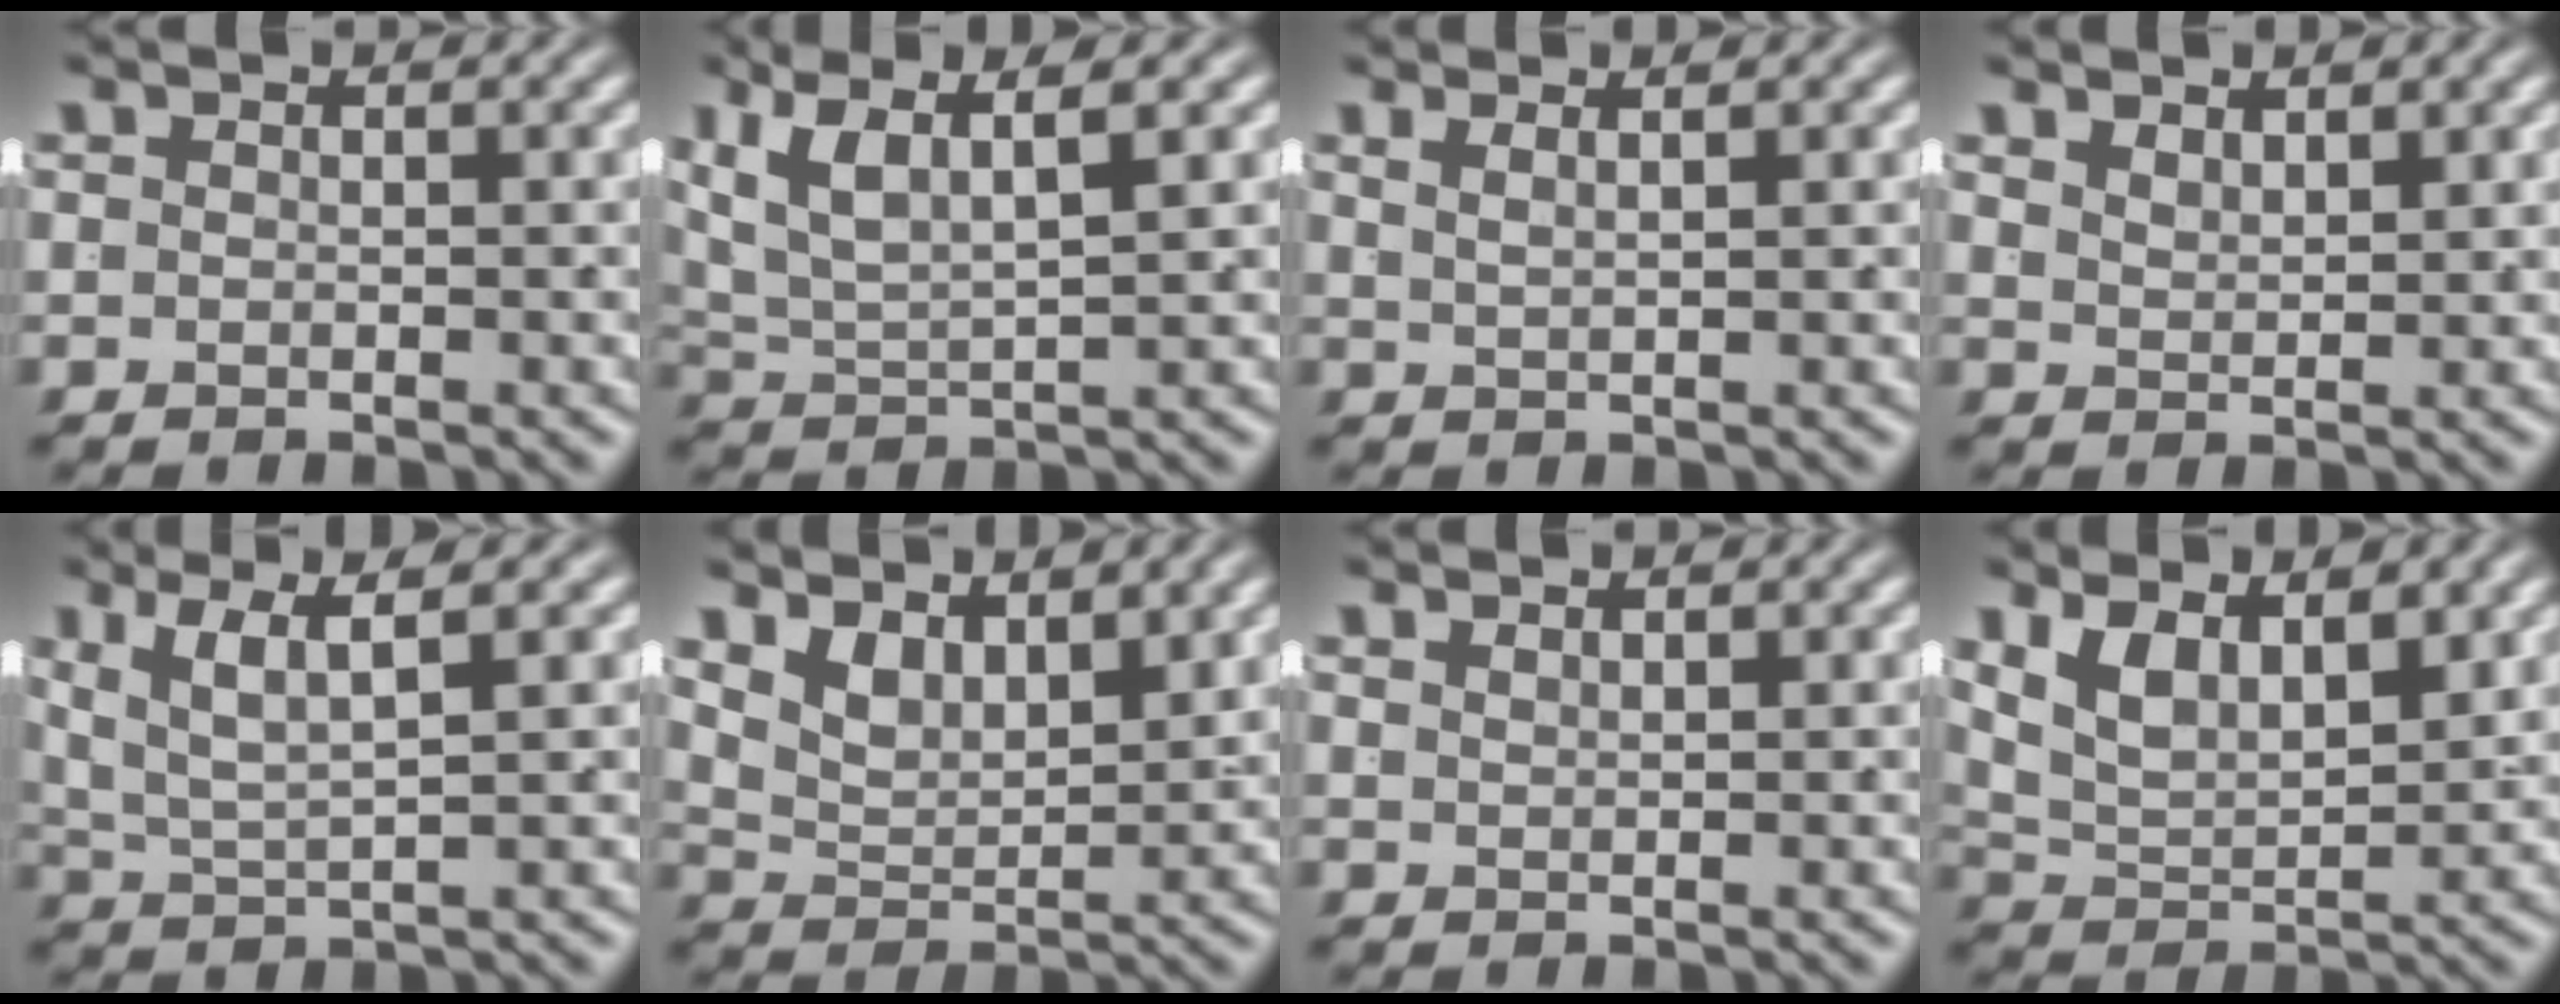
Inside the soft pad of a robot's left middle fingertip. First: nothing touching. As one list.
[{"total": 7.1, "force": [2.7, 4.4, 4.8], "torque": [-0.106, -0.002, 0.047]}, {"total": 1.6, "force": [1.0, -1.2, 0.4], "torque": [0.003, -0.004, 0.030]}, {"total": 2.0, "force": [1.8, -0.8, 0.2], "torque": [0.007, -0.008, 0.045]}, {"total": 4.5, "force": [1.6, 2.1, 3.7], "torque": [-0.074, -0.009, 0.035]}, {"total": 4.6, "force": [2.4, 2.8, 2.7], "torque": [-0.053, -0.013, 0.041]}, {"total": 1.4, "force": [0.9, -1.1, -0.1], "torque": [0.017, -0.001, 0.024]}, {"total": 5.9, "force": [1.9, 4.1, 3.8], "torque": [-0.080, -0.012, 0.032]}]